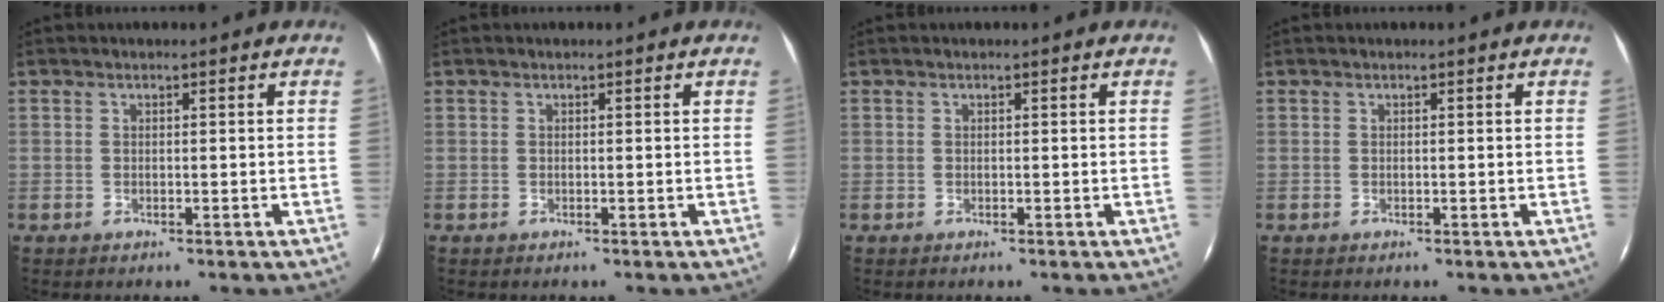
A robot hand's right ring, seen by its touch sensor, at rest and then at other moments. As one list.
[{"total": 0.0}, {"total": 0.0}, {"total": 0.0}]